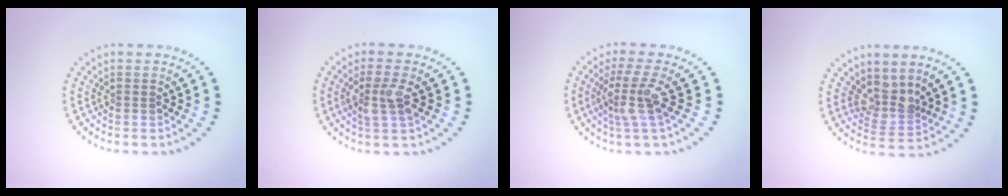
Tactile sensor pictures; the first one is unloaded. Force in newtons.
{"total": 2.7, "press": 2.6, "slide": 0.9}
{"total": 3.2, "press": 2.4, "slide": 2.2}
{"total": 2.6, "press": 1.9, "slide": 1.8}